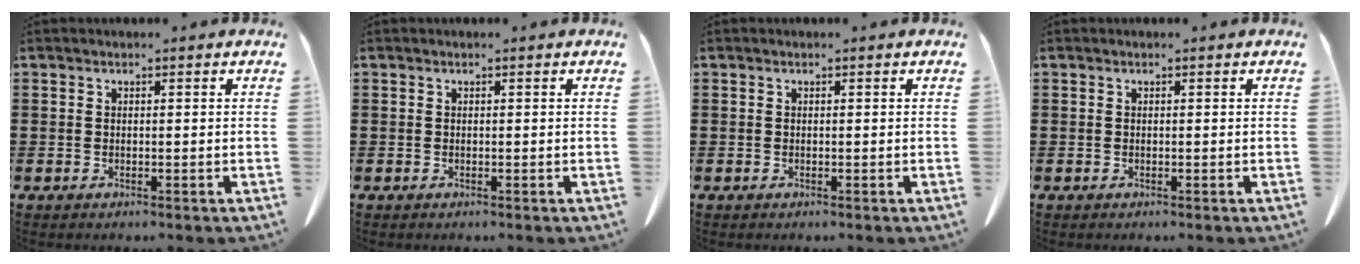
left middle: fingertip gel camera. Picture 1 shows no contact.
{"total": 0.0}
{"total": 0.0}
{"total": 0.0}